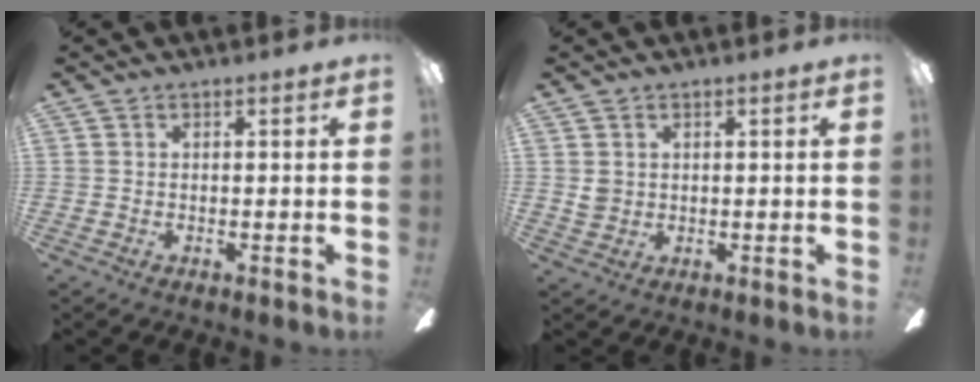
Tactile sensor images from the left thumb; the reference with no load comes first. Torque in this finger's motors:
{"motor_torque": [0.51, 0.50, 0.51, -0.40, 0.00]}